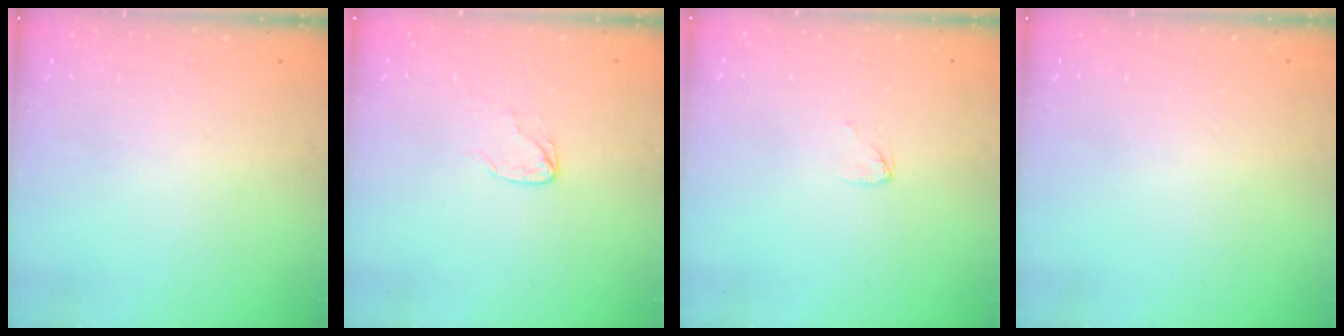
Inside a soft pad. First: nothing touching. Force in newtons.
{"total": 4.4, "press": 4.4, "slide": 0.3}
{"total": 3.8, "press": 3.8, "slide": 0.3}
{"total": 0.0}